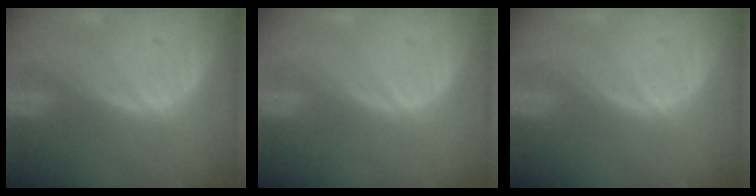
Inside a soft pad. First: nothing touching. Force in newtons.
{"total": 0.0}
{"total": 0.0}